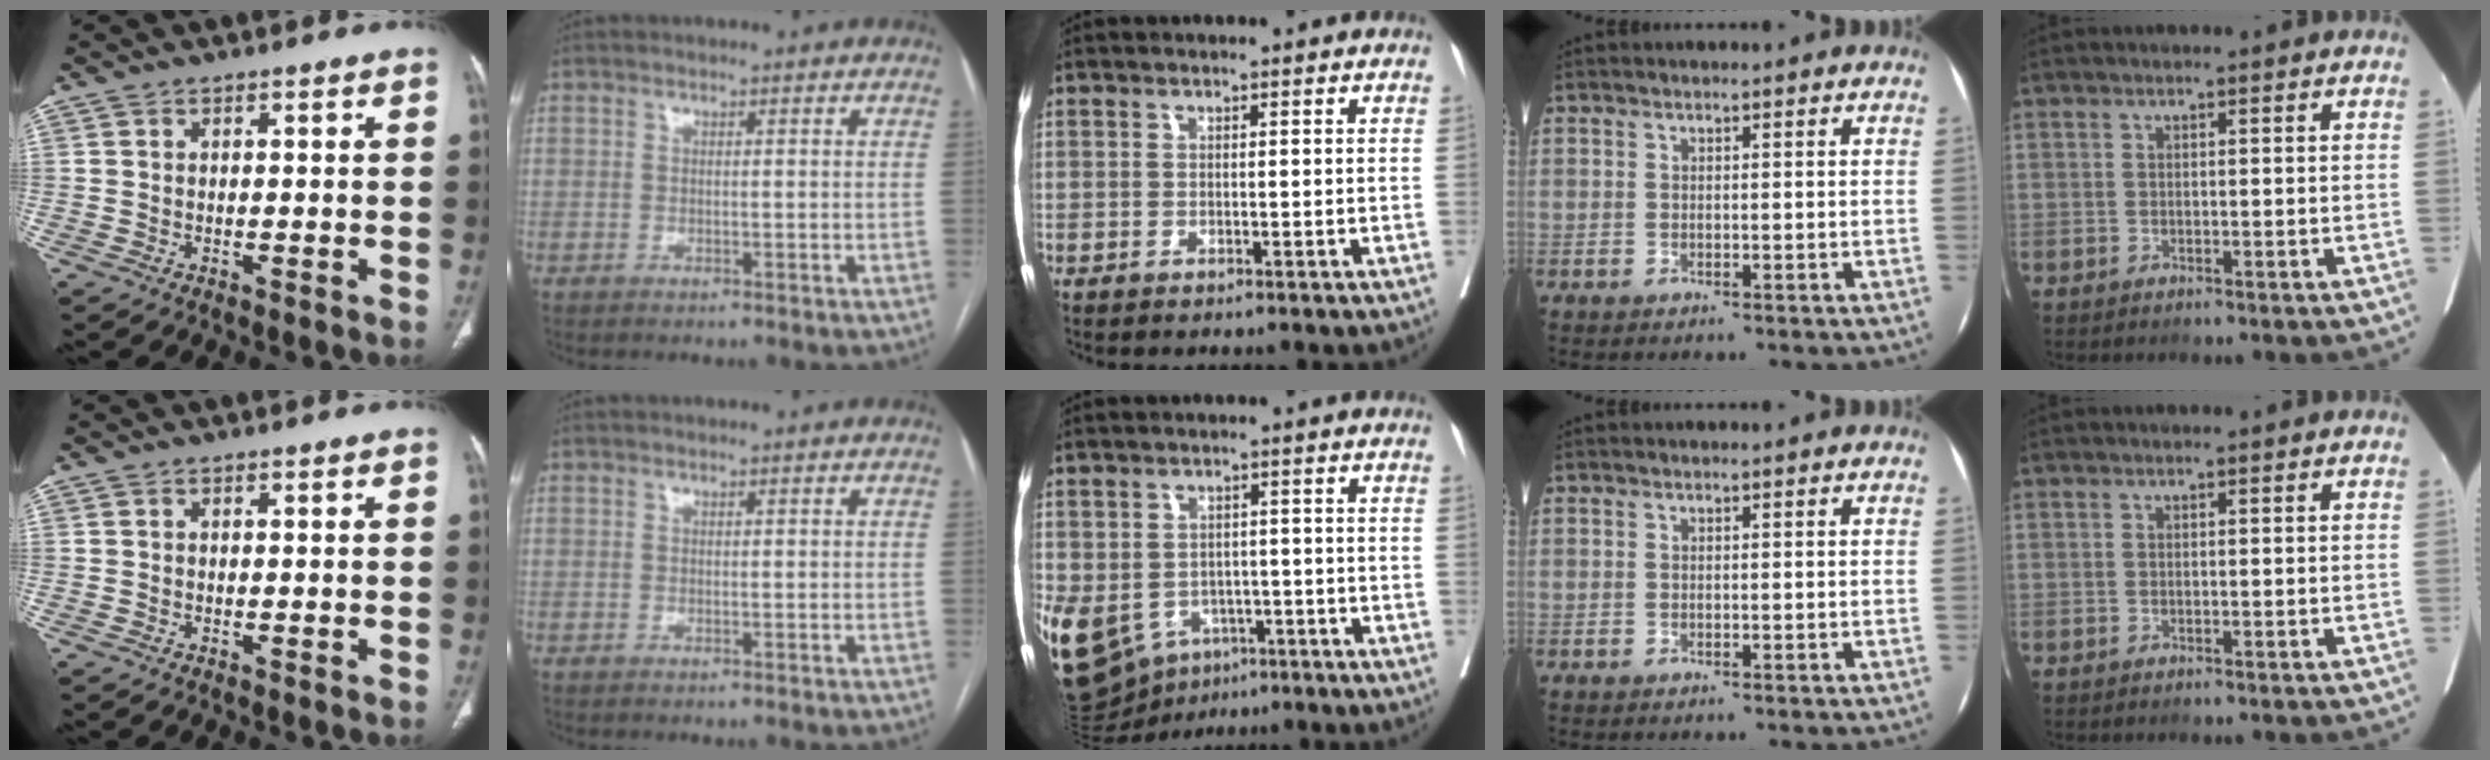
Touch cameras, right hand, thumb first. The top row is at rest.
{"middle": {"total": 20.7, "force": [-8.6, 16.1, 9.8], "torque": [-0.293, -0.009, -0.114]}}